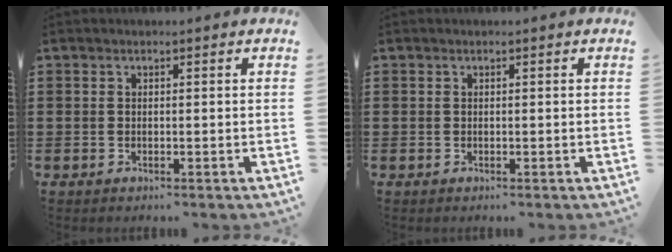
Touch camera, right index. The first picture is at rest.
{"total": 0.0}